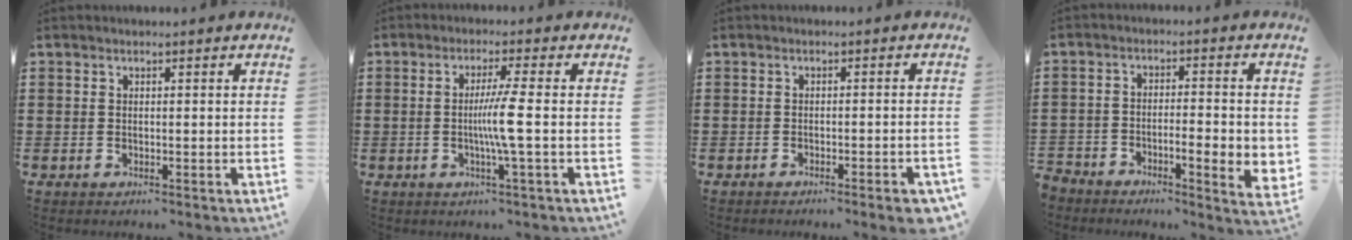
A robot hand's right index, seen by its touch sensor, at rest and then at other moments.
{"total": 5.3, "force": [-0.6, -0.8, 5.2], "torque": [-0.099, -0.011, -0.019]}
{"total": 2.1, "force": [-1.6, 0.0, 1.4], "torque": [-0.023, 0.000, -0.029]}
{"total": 4.9, "force": [-2.8, 1.6, 3.6], "torque": [-0.062, 0.002, -0.049]}